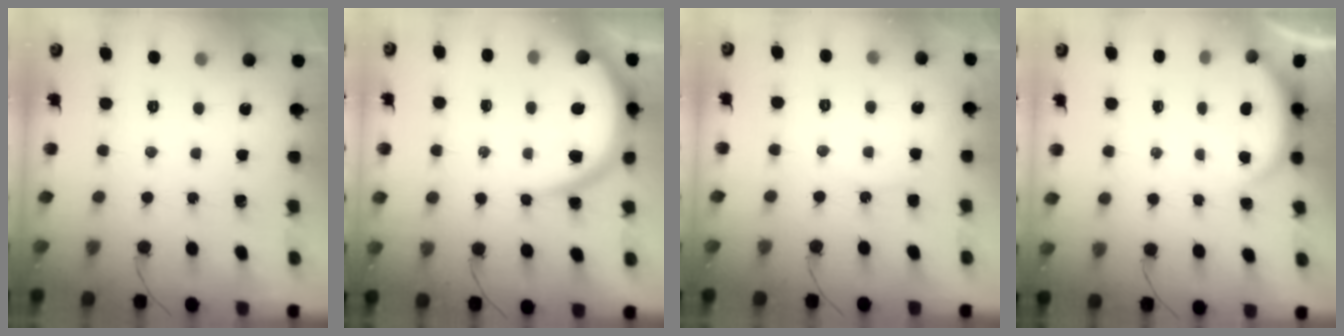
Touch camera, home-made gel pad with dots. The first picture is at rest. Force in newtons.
{"total": 10.5, "press": 10.4, "slide": 1.2}
{"total": 4.6, "press": 4.6, "slide": 0.4}
{"total": 2.3, "press": 2.2, "slide": 0.5}